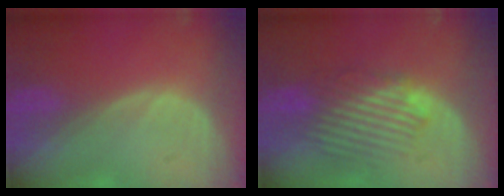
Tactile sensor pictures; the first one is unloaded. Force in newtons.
{"total": 6.6, "press": 6.4, "slide": 1.6}